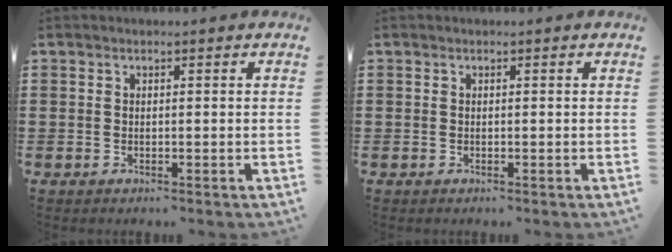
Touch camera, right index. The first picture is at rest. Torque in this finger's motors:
{"motor_torque": [-0.09, 0.30, -0.01, 0.01]}